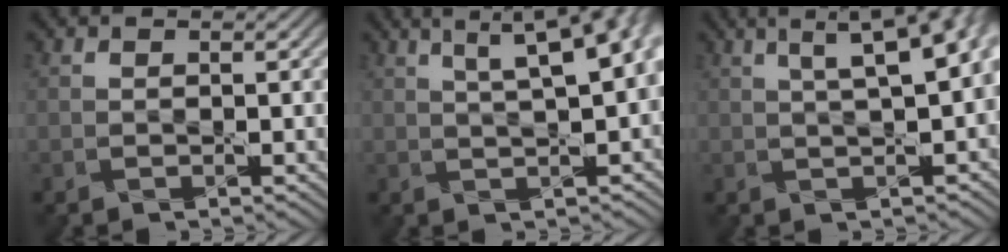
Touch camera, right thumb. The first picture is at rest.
{"total": 10.9, "force": [4.0, 3.6, 9.5], "torque": [-0.111, 0.045, 0.041]}
{"total": 9.7, "force": [3.0, 3.2, 8.7], "torque": [-0.091, 0.039, 0.025]}